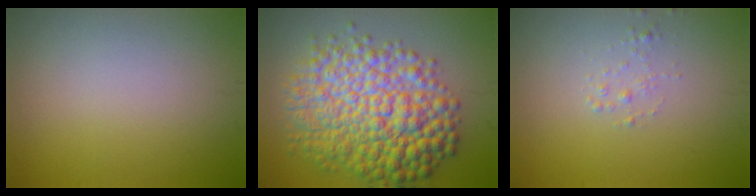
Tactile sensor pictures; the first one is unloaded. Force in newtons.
{"total": 10.1, "press": 10.1, "slide": 0.1}
{"total": 0.8, "press": 0.8, "slide": 0.0}